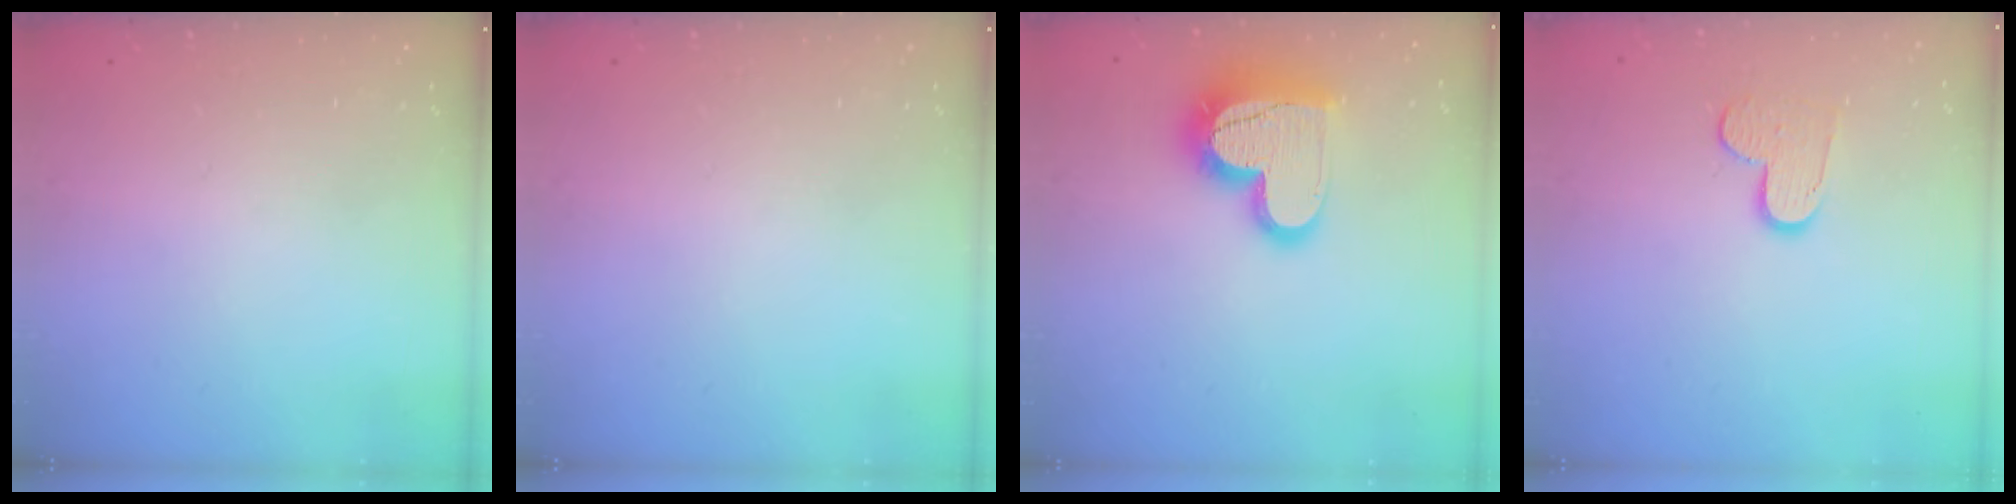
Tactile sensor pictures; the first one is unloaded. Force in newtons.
{"total": 0.0}
{"total": 18.1, "press": 18.1, "slide": 1.4}
{"total": 9.1, "press": 9.1, "slide": 0.7}